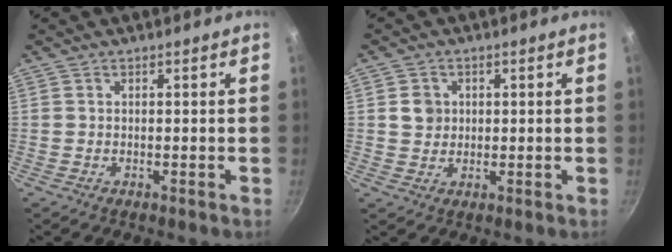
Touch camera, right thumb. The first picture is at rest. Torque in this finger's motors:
{"motor_torque": [0.01, 1.35, 0.60, -0.42, -0.01]}